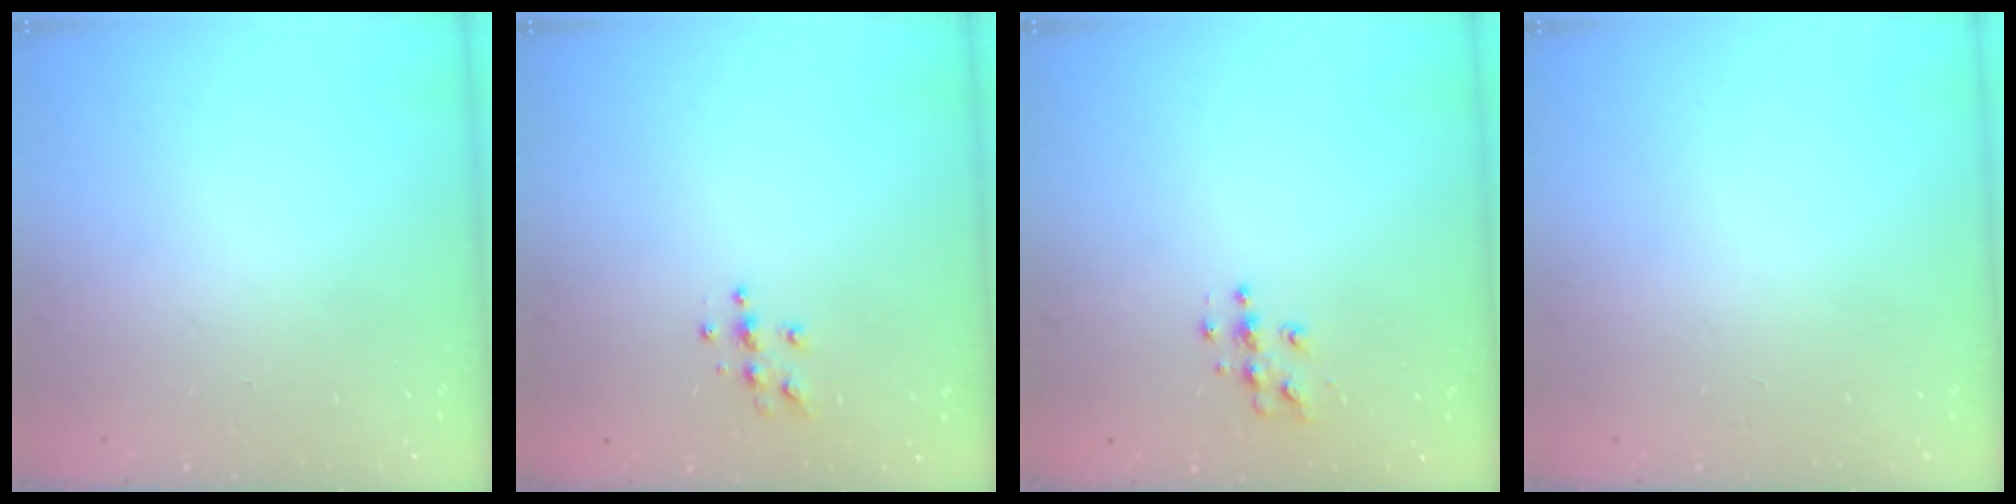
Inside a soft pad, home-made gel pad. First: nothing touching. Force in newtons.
{"total": 4.0, "press": 3.9, "slide": 0.4}
{"total": 5.0, "press": 5.0, "slide": 0.2}
{"total": 0.0}